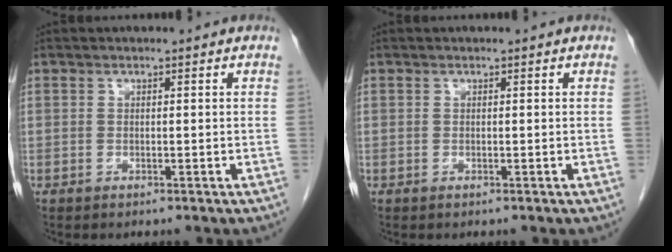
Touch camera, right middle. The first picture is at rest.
{"total": 0.0}